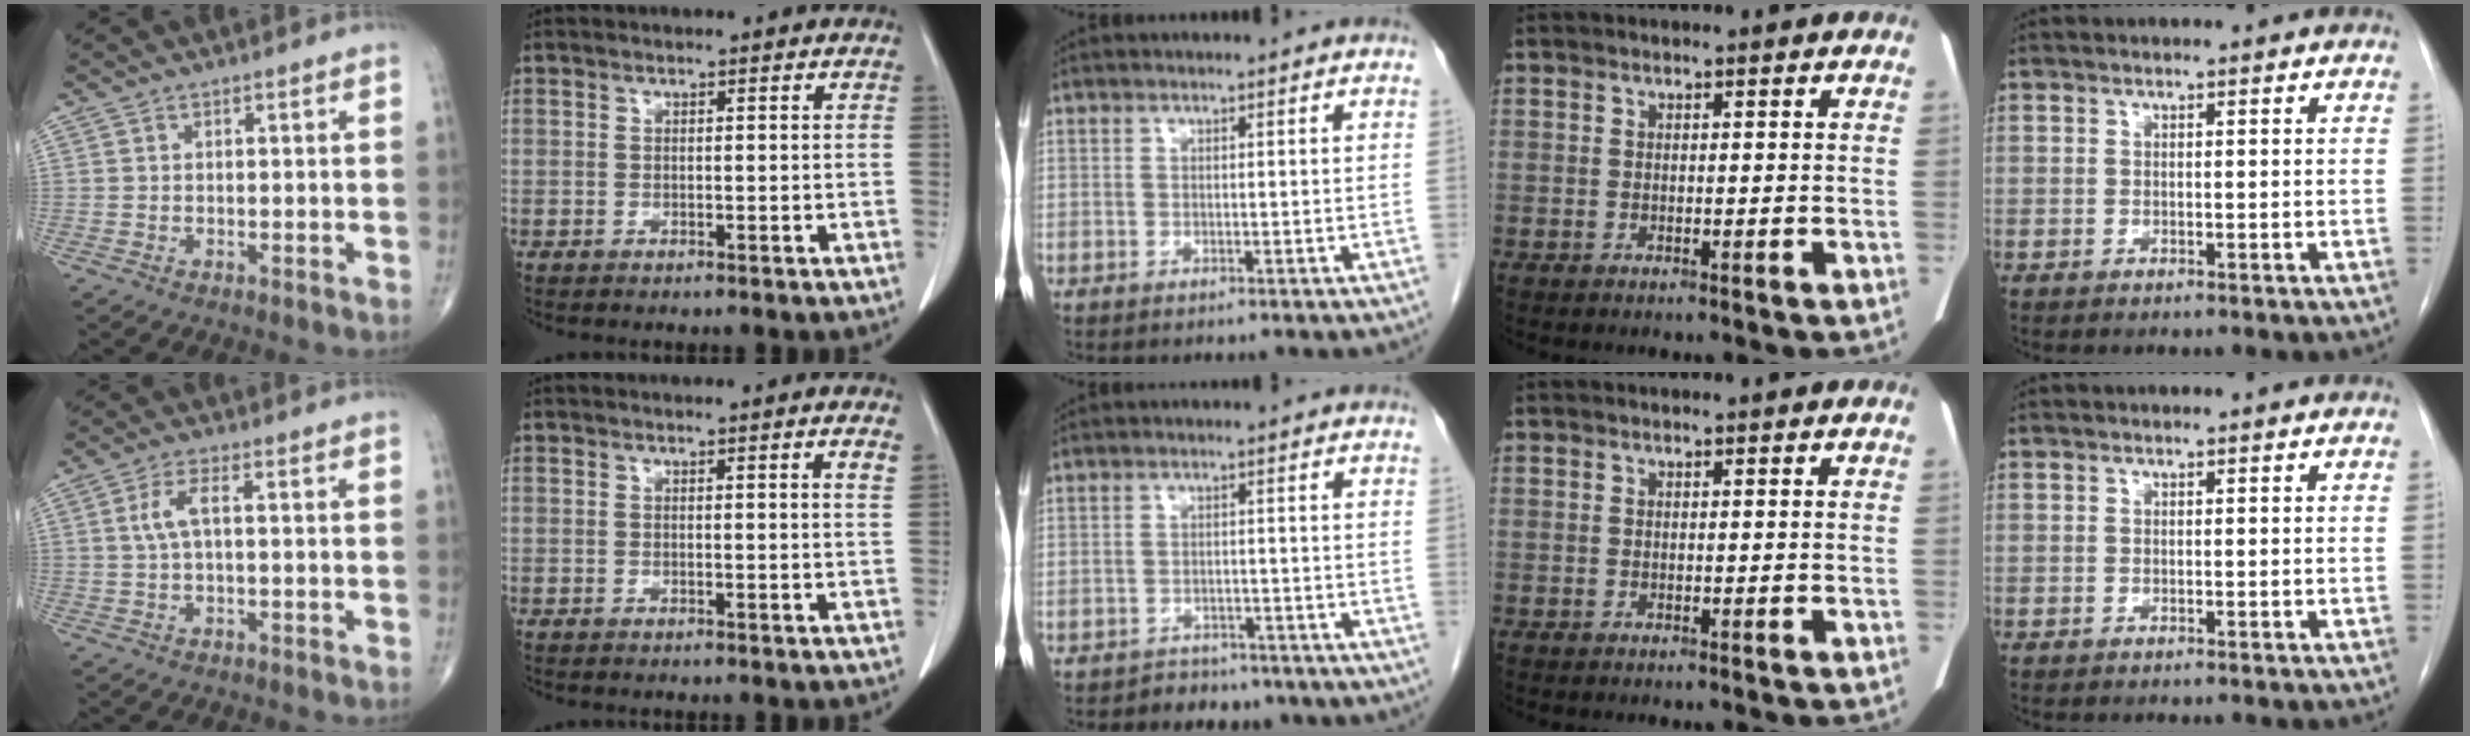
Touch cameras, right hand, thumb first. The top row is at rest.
{"thumb": {"total": 4.0, "force": [0.5, 1.3, 3.8], "torque": [-0.094, 0.012, 0.008]}, "index": {"total": 1.7, "force": [1.1, -0.2, 1.2], "torque": [-0.019, -0.004, 0.010]}, "middle": {"total": 4.6, "force": [-3.6, 2.8, 0.5], "torque": [-0.008, 0.011, -0.044]}}